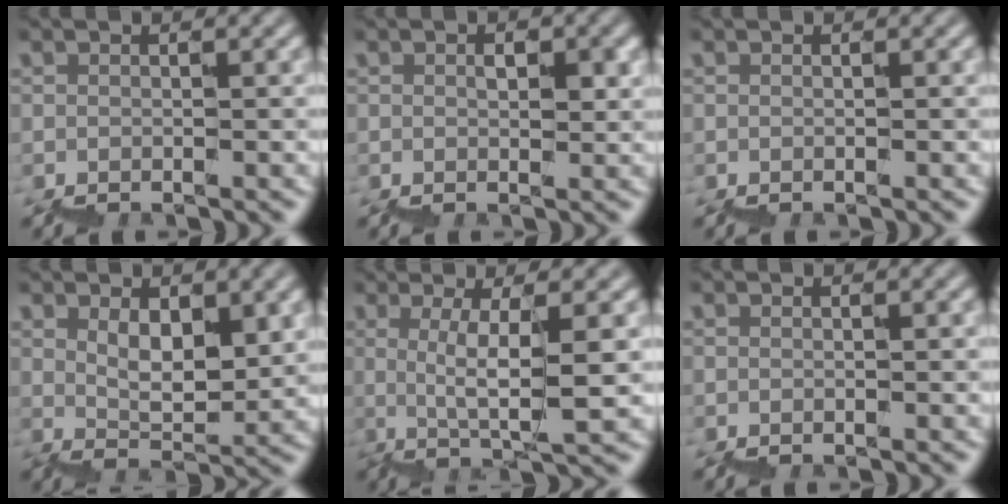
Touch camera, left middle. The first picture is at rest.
{"total": 1.3, "force": [0.5, 0.5, 1.1], "torque": [-0.020, 0.004, 0.009]}
{"total": 0.0}
{"total": 4.2, "force": [3.1, 1.4, 2.6], "torque": [-0.044, -0.001, 0.069]}
{"total": 3.4, "force": [1.5, 0.3, 3.1], "torque": [-0.056, 0.006, 0.032]}
{"total": 0.0}